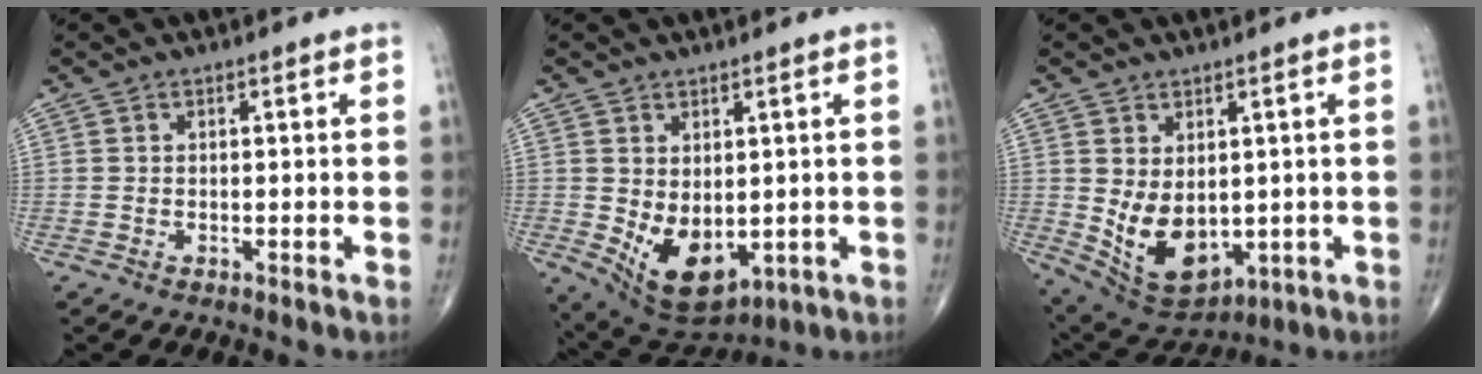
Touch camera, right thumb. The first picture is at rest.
{"total": 10.9, "force": [-1.4, 6.8, 8.4], "torque": [-0.115, -0.010, 0.008]}
{"total": 11.5, "force": [-0.4, 7.5, 8.7], "torque": [-0.122, -0.012, 0.027]}